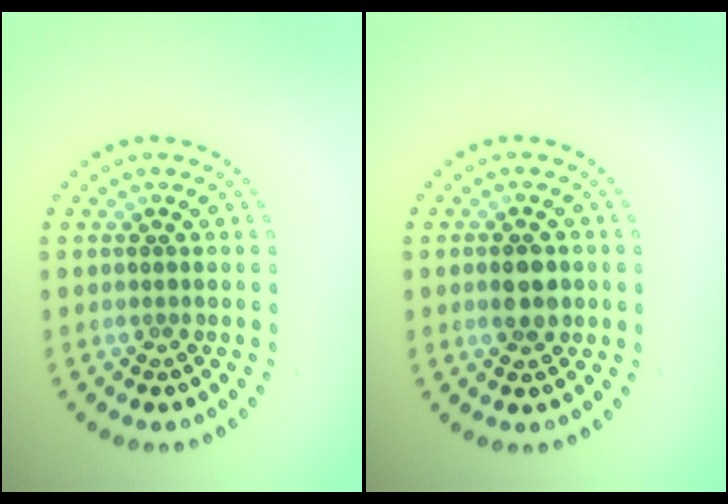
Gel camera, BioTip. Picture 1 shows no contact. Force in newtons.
{"total": 3.0, "press": 3.0, "slide": 0.1}